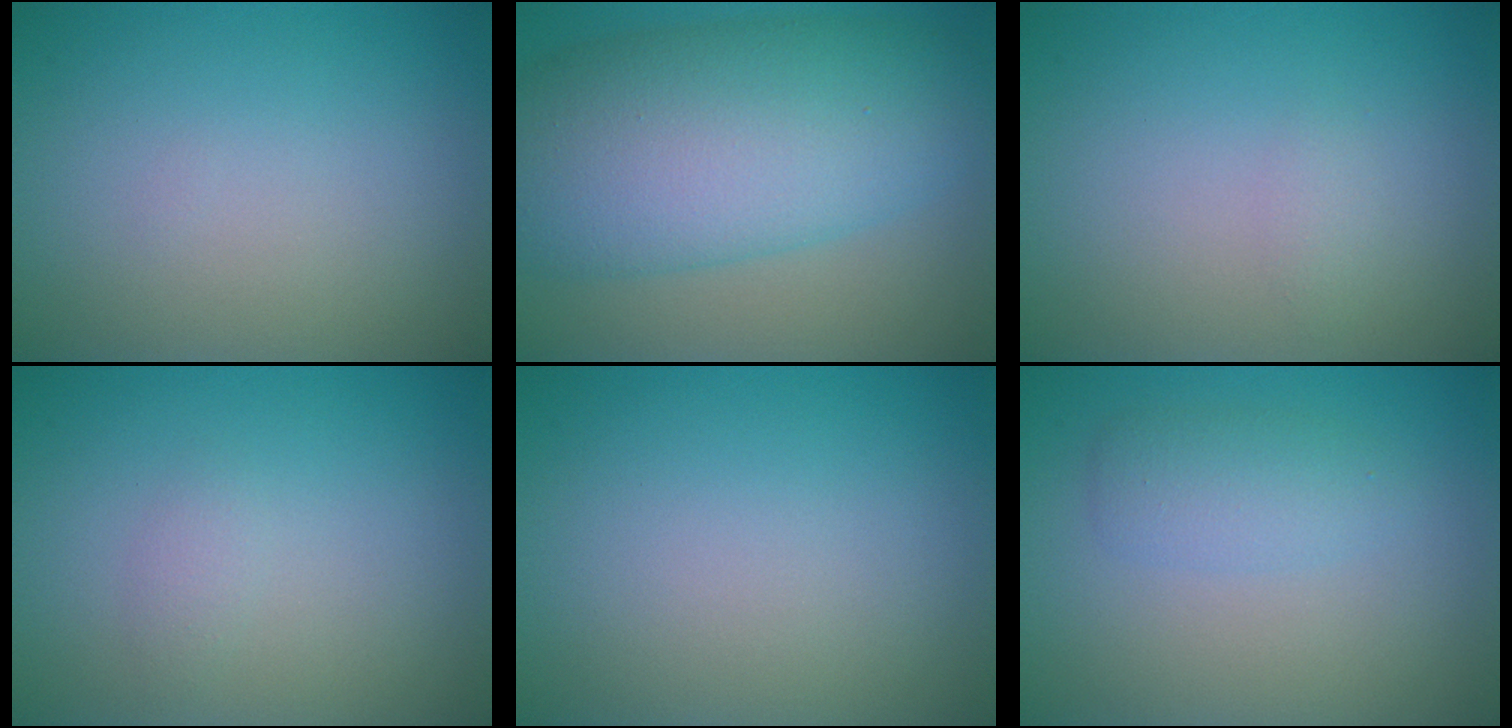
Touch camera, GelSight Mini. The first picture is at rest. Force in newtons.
{"total": 11.8, "press": 11.8, "slide": 0.2}
{"total": 0.8, "press": 0.7, "slide": 0.1}
{"total": 0.9, "press": 0.9, "slide": 0.0}
{"total": 0.0}
{"total": 2.3, "press": 2.2, "slide": 0.2}